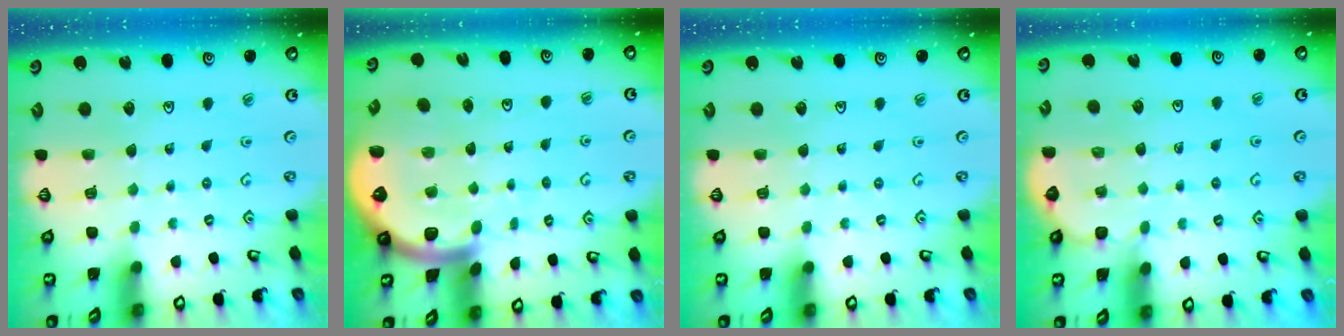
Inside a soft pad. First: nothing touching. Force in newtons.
{"total": 5.2, "press": 5.2, "slide": 0.6}
{"total": 0.0}
{"total": 2.9, "press": 2.9, "slide": 0.3}